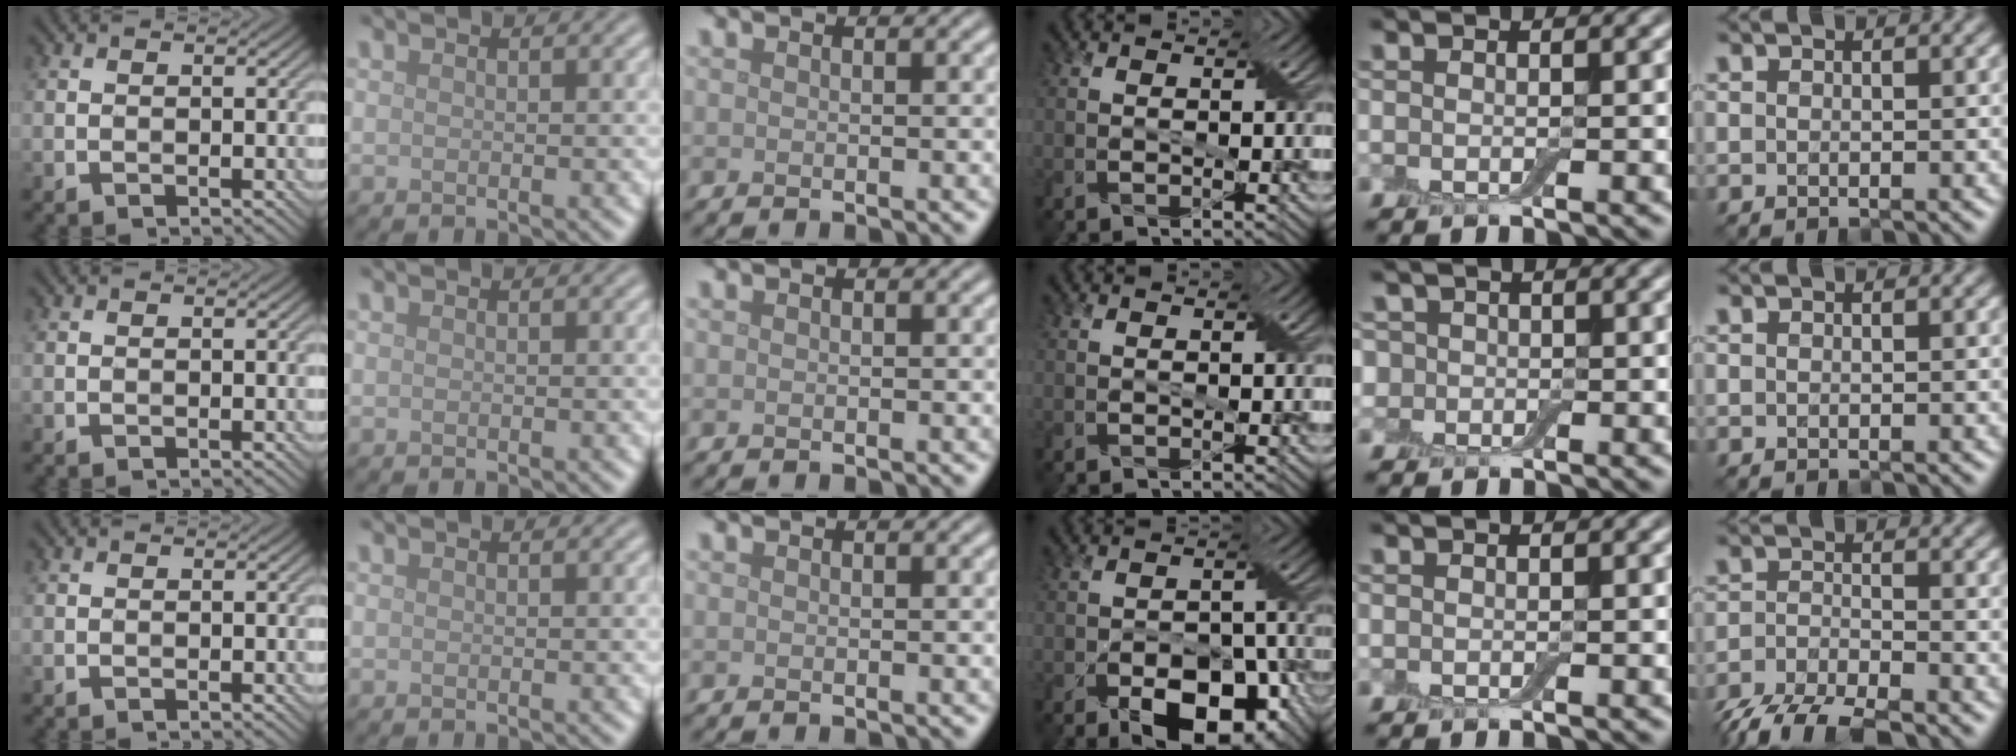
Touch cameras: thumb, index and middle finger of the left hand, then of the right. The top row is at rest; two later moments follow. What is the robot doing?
{"motion": "fold", "object": "bandage"}